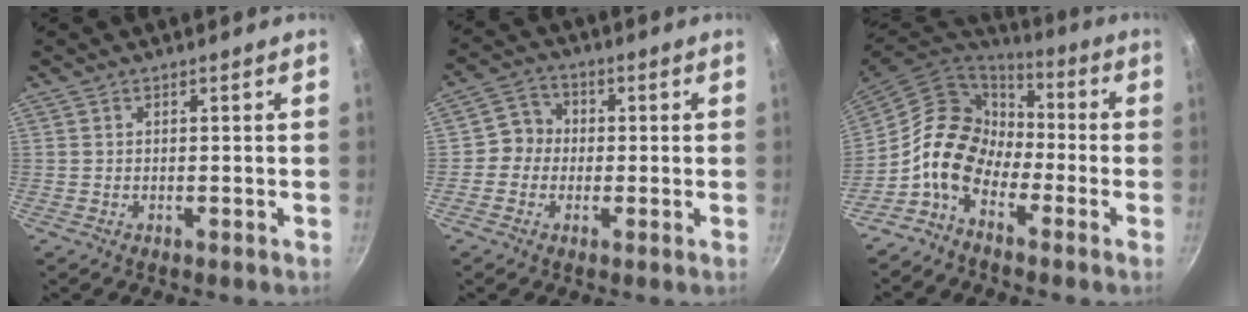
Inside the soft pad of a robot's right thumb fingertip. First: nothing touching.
{"total": 5.2, "force": [-0.3, 5.0, 1.5], "torque": [0.009, 0.015, -0.021]}
{"total": 13.4, "force": [-4.9, 10.0, 7.5], "torque": [-0.107, 0.058, -0.119]}